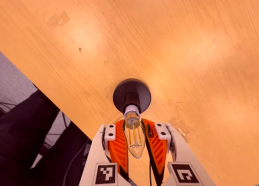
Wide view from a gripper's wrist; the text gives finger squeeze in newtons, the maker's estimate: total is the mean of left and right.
{"total": 25.7, "left": 26.0, "right": 25.4}